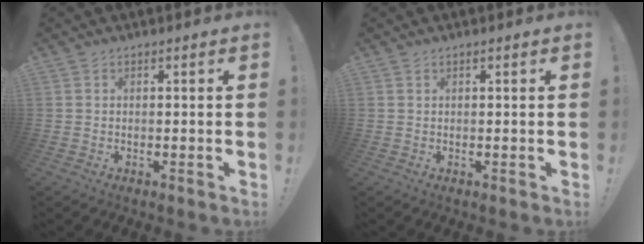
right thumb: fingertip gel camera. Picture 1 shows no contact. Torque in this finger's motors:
{"motor_torque": [-0.08, 0.16, -0.18, 0.08, 0.02]}